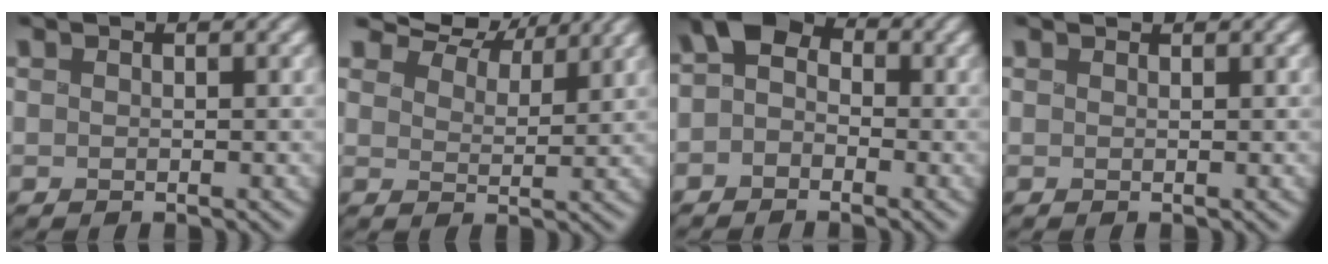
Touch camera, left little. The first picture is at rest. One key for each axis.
{"total": 7.9, "fx": 6.5, "fy": 3.3, "fz": 3.0, "tx": -0.081, "ty": -0.006, "tz": 0.114}
{"total": 4.2, "fx": -0.5, "fy": 3.3, "fz": 2.6, "tx": -0.036, "ty": 0.010, "tz": -0.027}
{"total": 0.6, "fx": 0.6, "fy": 0.1, "fz": 0.0, "tx": -0.004, "ty": 0.006, "tz": 0.012}